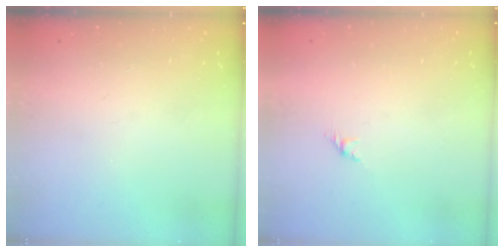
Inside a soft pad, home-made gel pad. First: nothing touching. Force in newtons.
{"total": 1.6, "press": 1.5, "slide": 0.7}